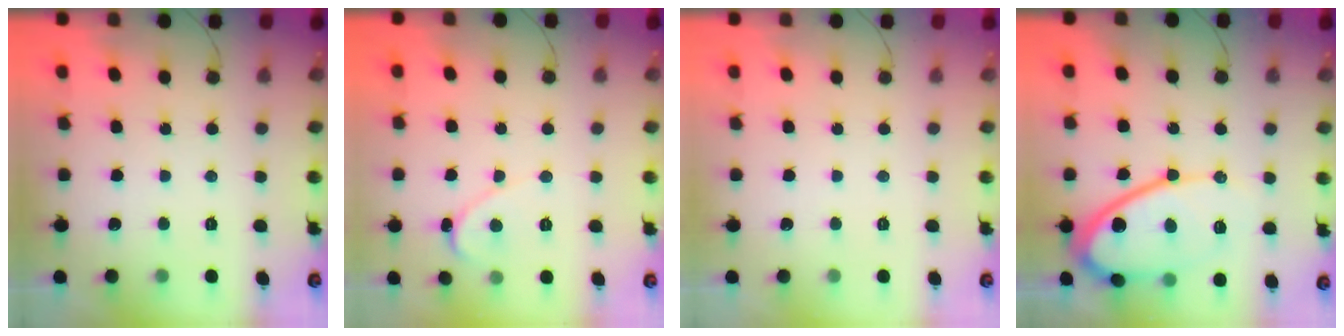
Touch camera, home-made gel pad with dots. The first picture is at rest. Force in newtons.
{"total": 1.4, "press": 1.3, "slide": 0.1}
{"total": 0.0}
{"total": 14.6, "press": 14.5, "slide": 1.6}